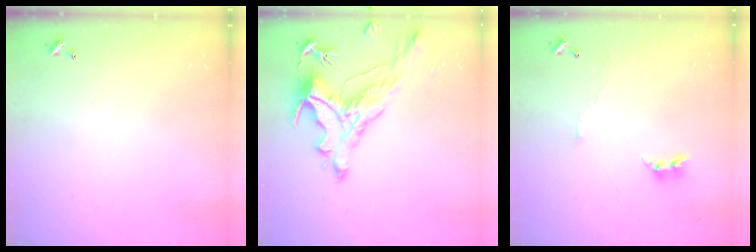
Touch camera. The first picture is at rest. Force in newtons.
{"total": 2.9, "press": 2.6, "slide": 1.5}
{"total": 4.6, "press": 4.6, "slide": 0.5}